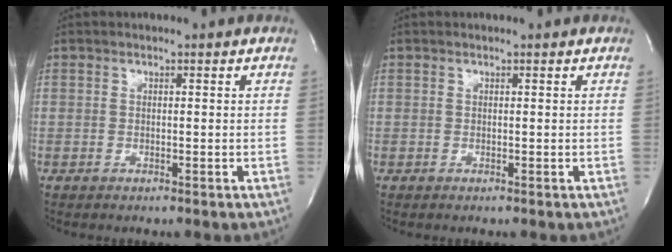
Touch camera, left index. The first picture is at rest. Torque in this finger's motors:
{"motor_torque": [0.12, 0.00, -0.03, -0.01]}